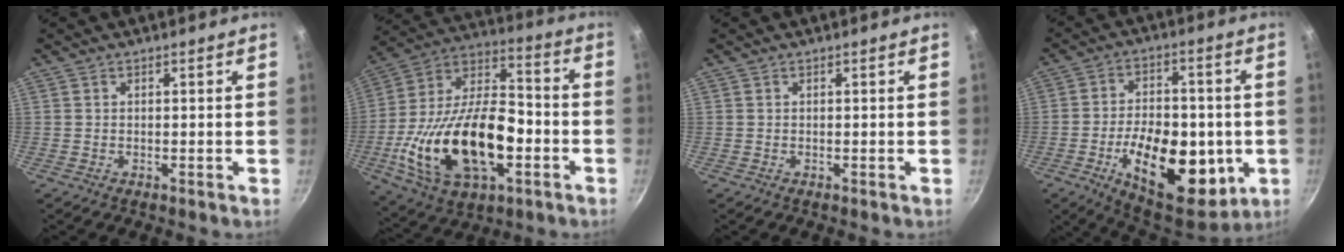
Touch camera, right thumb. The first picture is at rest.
{"total": 26.9, "force": [-6.6, 14.9, 21.5], "torque": [-0.385, 0.037, -0.114]}
{"total": 0.0}
{"total": 22.5, "force": [-5.0, 12.7, 17.9], "torque": [-0.236, 0.011, -0.064]}